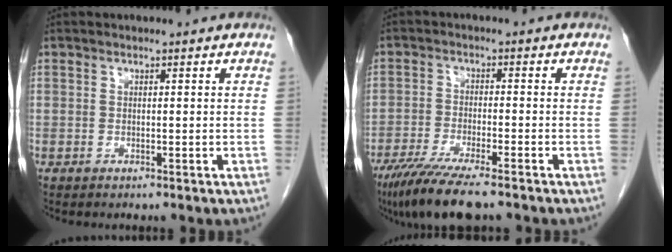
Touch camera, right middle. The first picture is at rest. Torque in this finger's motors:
{"motor_torque": [1.04, -0.87, 0.14, 0.05]}